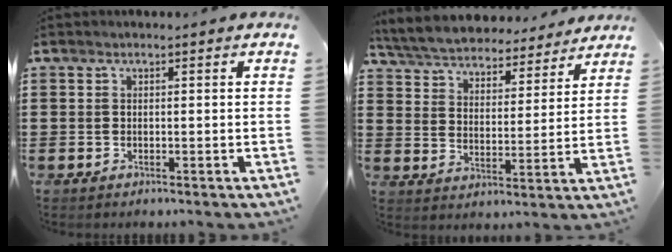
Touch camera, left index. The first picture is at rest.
{"total": 5.7, "force": [5.6, 0.3, 0.7], "torque": [-0.043, -0.041, 0.097]}